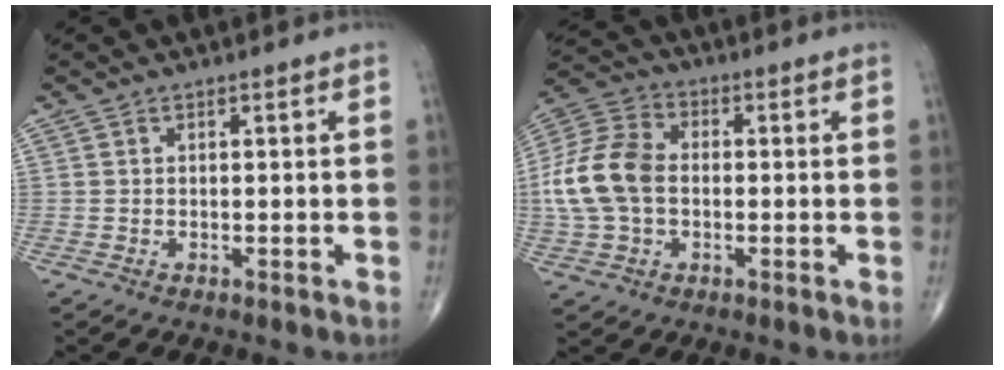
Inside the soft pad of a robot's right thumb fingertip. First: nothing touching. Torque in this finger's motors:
{"motor_torque": [-0.18, 0.78, 0.96, -0.18, 0.18]}